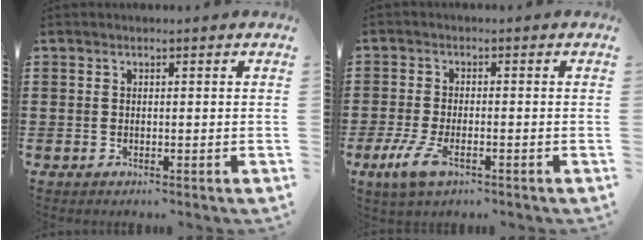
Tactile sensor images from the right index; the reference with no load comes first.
{"total": 4.3, "force": [-2.1, 1.5, 3.5], "torque": [-0.093, -0.012, -0.046]}